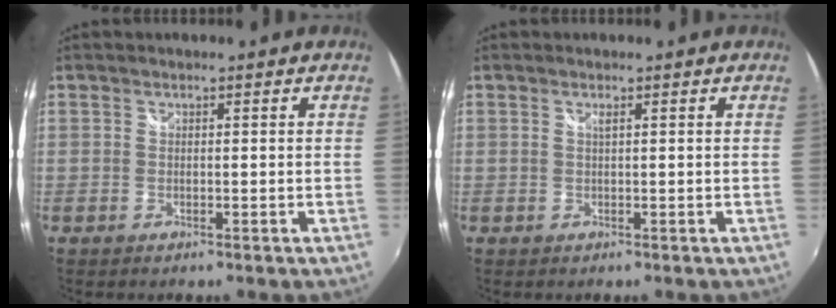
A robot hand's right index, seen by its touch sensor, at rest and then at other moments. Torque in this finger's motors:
{"motor_torque": [0.00, 0.02, 0.00, 0.02]}